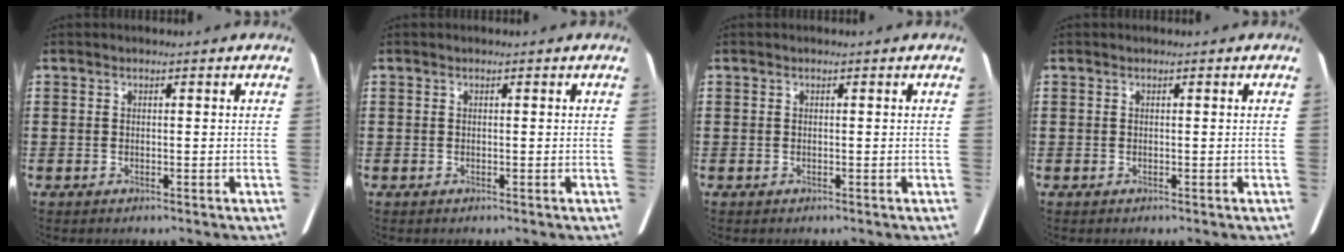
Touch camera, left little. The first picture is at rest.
{"total": 0.0}
{"total": 0.0}
{"total": 0.0}